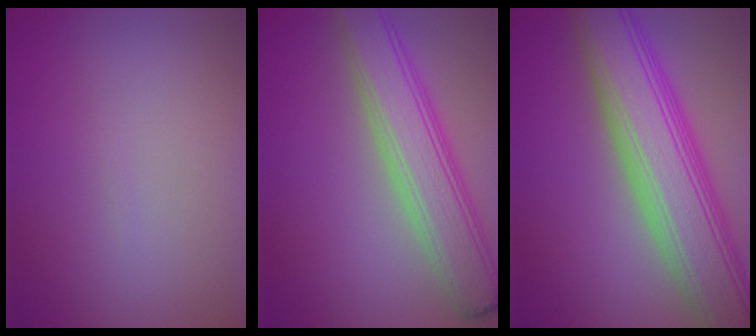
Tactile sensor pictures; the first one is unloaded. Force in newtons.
{"total": 6.7, "press": 6.7, "slide": 0.3}
{"total": 10.8, "press": 10.7, "slide": 0.8}